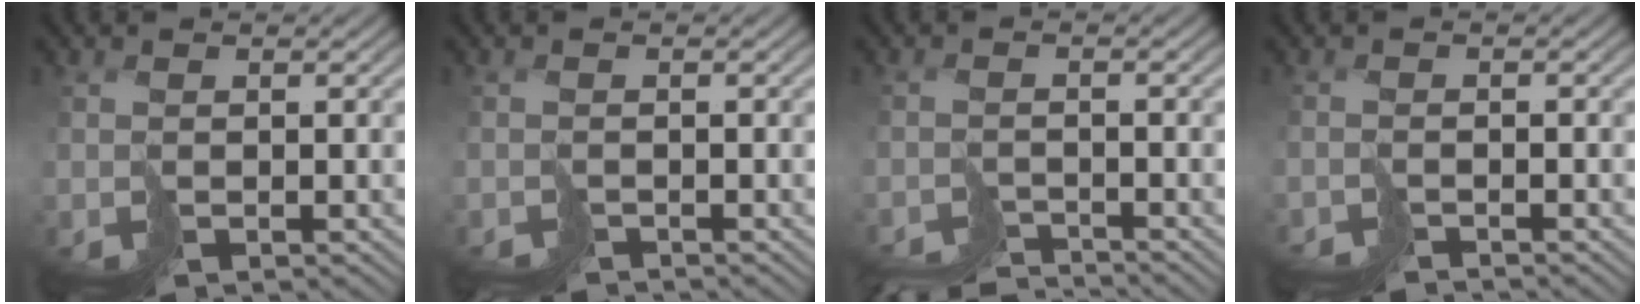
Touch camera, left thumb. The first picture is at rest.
{"total": 1.3, "force": [-1.3, -0.1, -0.1], "torque": [0.006, 0.000, -0.032]}
{"total": 5.1, "force": [-4.9, 0.2, 1.0], "torque": [-0.015, 0.001, -0.094]}
{"total": 1.7, "force": [-1.7, -0.1, -0.1], "torque": [0.004, 0.000, -0.038]}